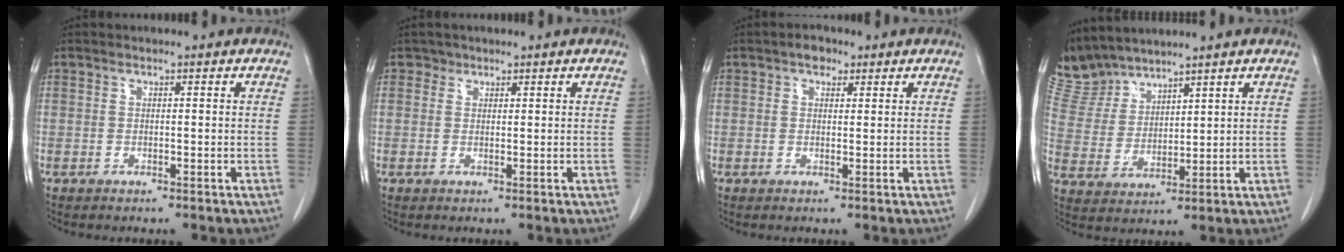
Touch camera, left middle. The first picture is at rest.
{"total": 1.2, "force": [0.8, 0.9, -0.2], "torque": [0.013, 0.001, 0.008]}
{"total": 2.3, "force": [1.4, 1.5, 1.1], "torque": [-0.018, 0.008, 0.019]}
{"total": 7.3, "force": [7.2, 1.2, 0.3], "torque": [-0.028, 0.016, 0.166]}